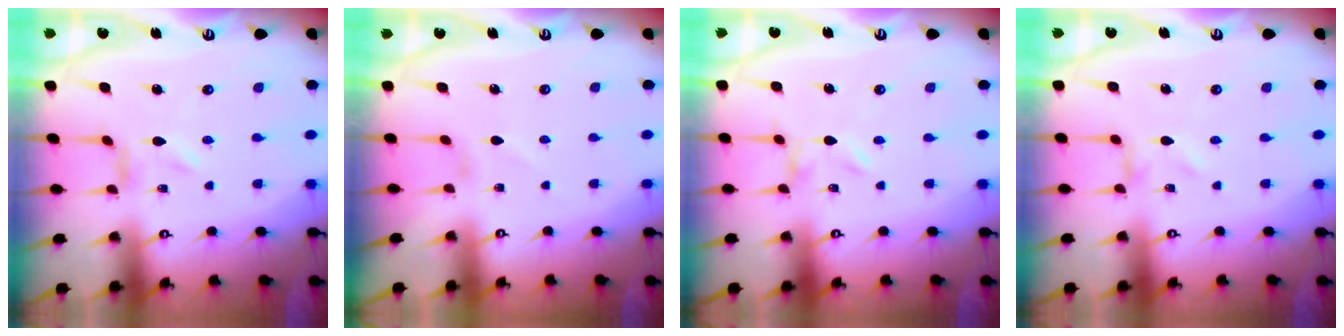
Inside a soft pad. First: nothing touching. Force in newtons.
{"total": 0.0}
{"total": 0.0}
{"total": 0.0}